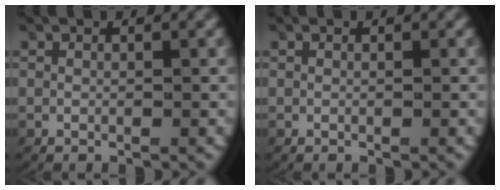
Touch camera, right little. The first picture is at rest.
{"total": 0.0}